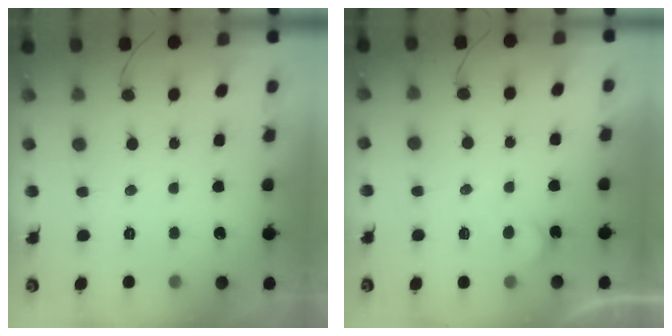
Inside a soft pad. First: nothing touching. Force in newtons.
{"total": 3.8, "press": 3.8, "slide": 0.3}